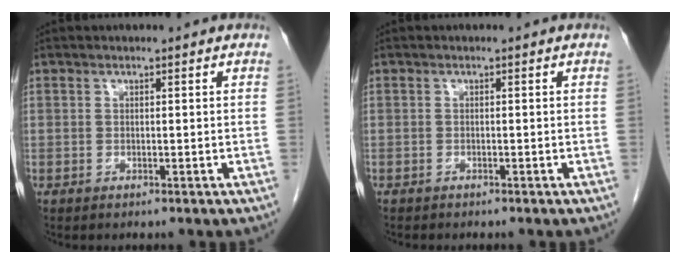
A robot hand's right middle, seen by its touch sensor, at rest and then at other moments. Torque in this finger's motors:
{"motor_torque": [0.87, -0.77, 0.32, 0.06]}